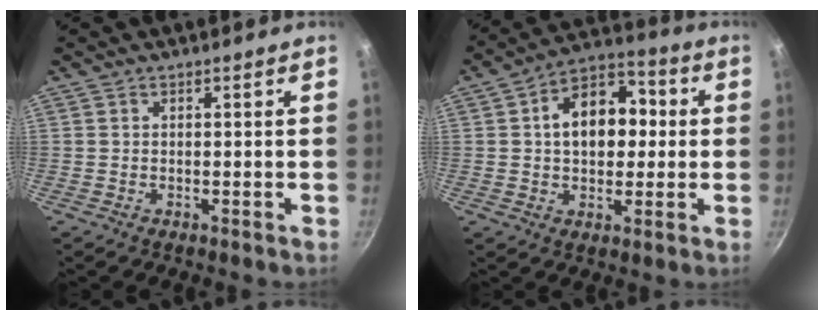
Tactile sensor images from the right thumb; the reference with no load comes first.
{"total": 14.1, "force": [1.6, 9.8, 10.0], "torque": [-0.110, 0.027, 0.012]}